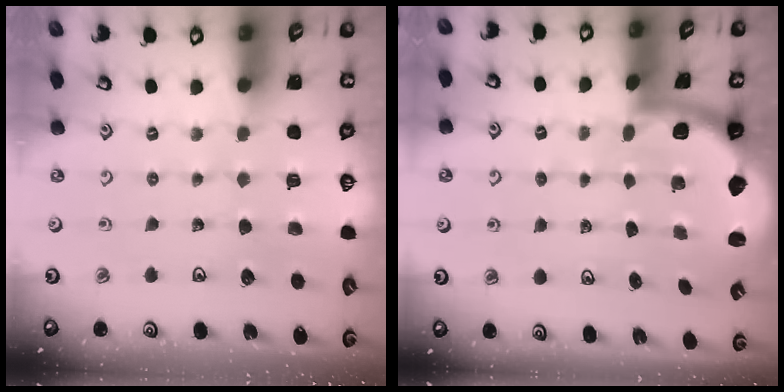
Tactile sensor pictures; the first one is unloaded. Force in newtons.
{"total": 1.9, "press": 1.8, "slide": 0.5}